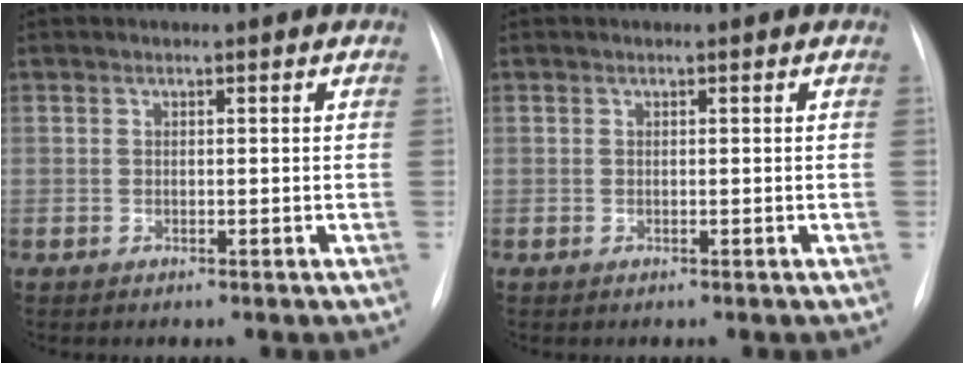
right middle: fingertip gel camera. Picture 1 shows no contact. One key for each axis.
{"total": 0.0}